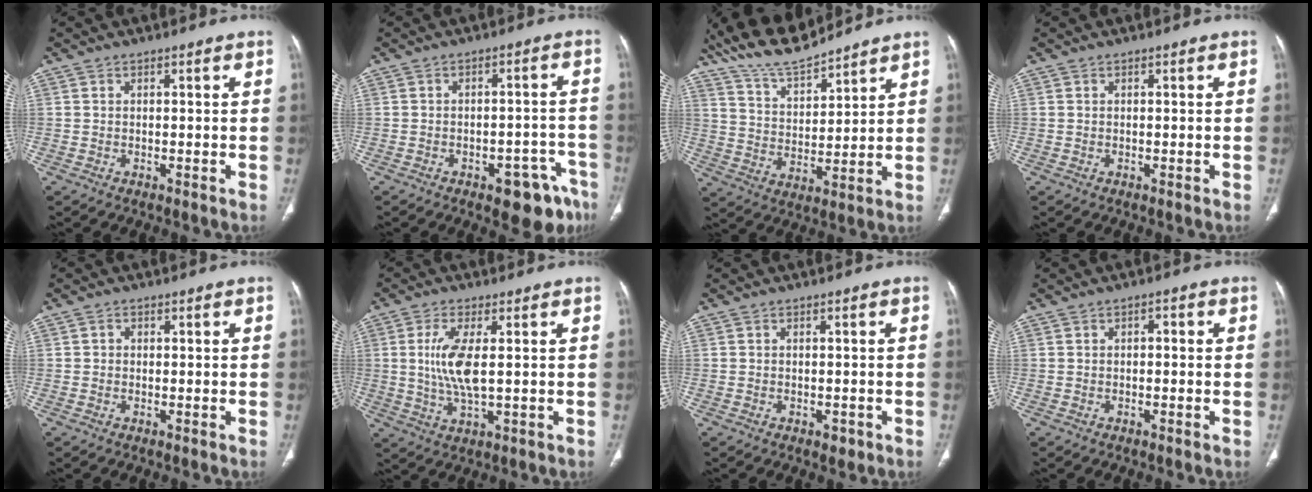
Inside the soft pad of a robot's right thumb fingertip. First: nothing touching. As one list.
[{"total": 10.0, "force": [-6.0, 4.6, 6.5], "torque": [-0.050, 0.040, -0.072]}, {"total": 12.6, "force": [11.3, 2.9, 4.7], "torque": [-0.073, -0.050, 0.216]}, {"total": 0.0}, {"total": 0.9, "force": [0.1, 0.8, 0.3], "torque": [-0.001, 0.002, -0.001]}, {"total": 8.1, "force": [1.0, 2.5, 7.6], "torque": [-0.176, -0.012, 0.023]}, {"total": 1.5, "force": [-0.7, 1.0, 0.9], "torque": [-0.006, 0.000, -0.004]}, {"total": 1.4, "force": [0.1, 0.8, 1.1], "torque": [-0.015, 0.005, -0.002]}]